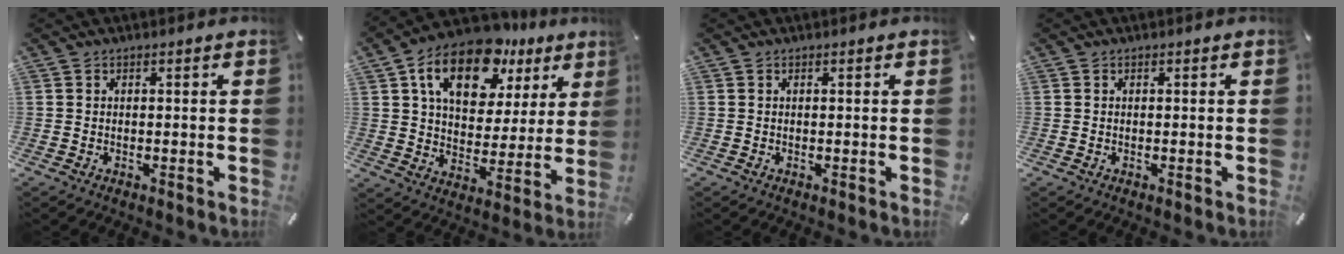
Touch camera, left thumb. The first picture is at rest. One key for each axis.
{"total": 17.4, "fx": 10.1, "fy": 10.3, "fz": 9.7, "tx": -0.162, "ty": -0.041, "tz": 0.180}
{"total": 0.0}
{"total": 0.0}